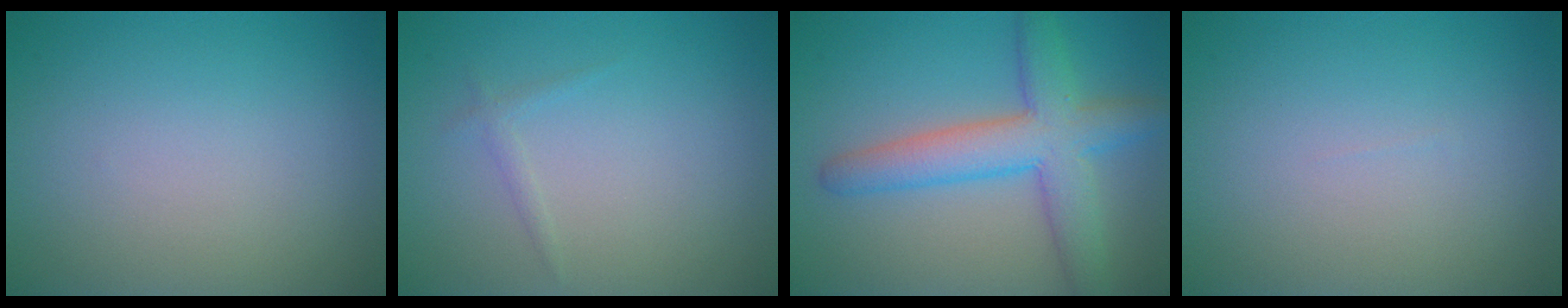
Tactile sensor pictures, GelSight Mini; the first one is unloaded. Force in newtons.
{"total": 0.8, "press": 0.8, "slide": 0.1}
{"total": 6.2, "press": 6.2, "slide": 0.3}
{"total": 0.0}